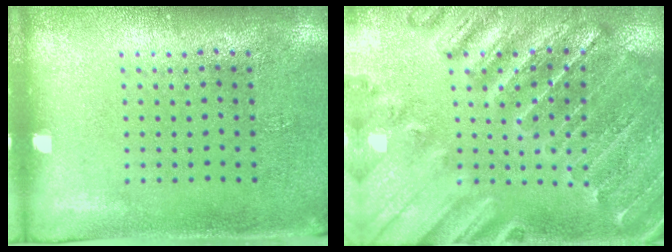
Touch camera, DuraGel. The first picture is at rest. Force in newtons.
{"total": 2.0, "press": 2.0, "slide": 0.1}